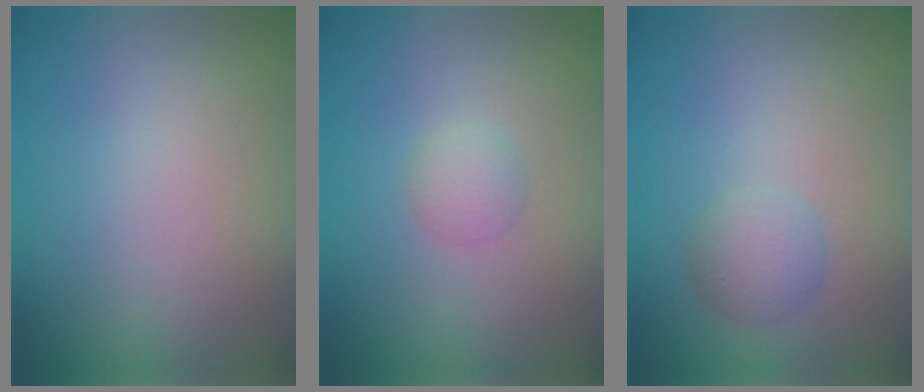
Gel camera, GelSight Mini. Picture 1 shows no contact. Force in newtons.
{"total": 1.4, "press": 1.4, "slide": 0.0}
{"total": 2.2, "press": 2.2, "slide": 0.1}